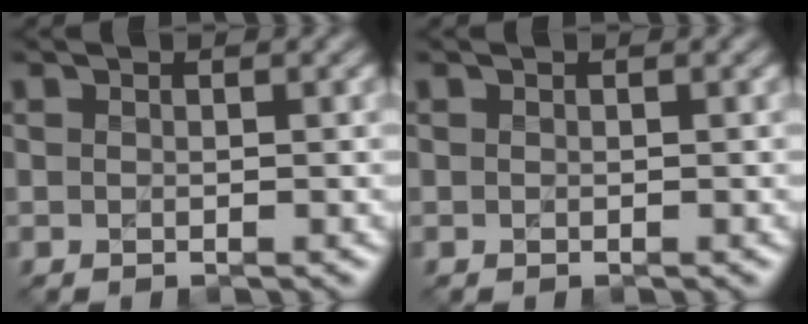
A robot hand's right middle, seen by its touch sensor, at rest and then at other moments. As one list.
[{"total": 0.0}]